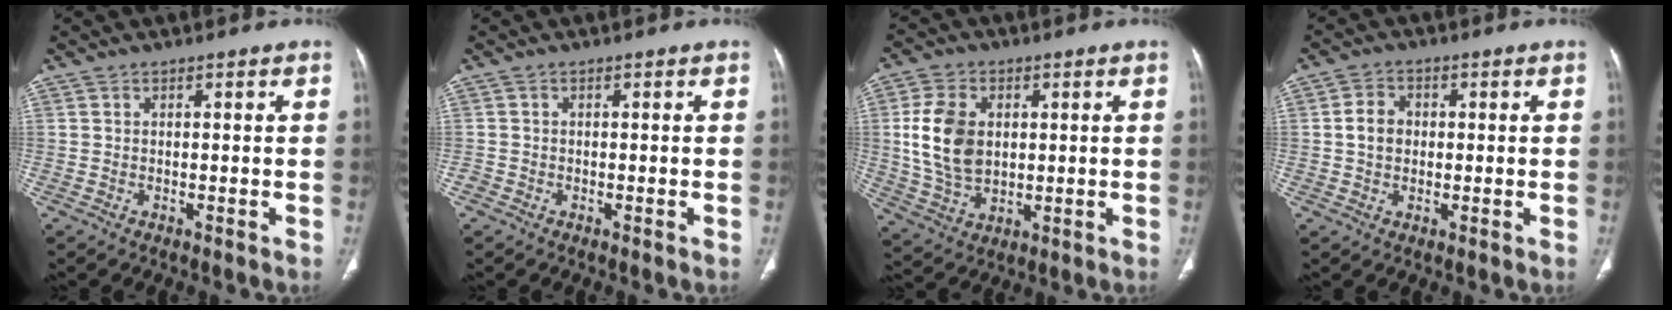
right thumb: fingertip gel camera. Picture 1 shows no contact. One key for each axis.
{"total": 0.9, "fx": -0.6, "fy": 0.6, "fz": 0.2, "tx": -0.001, "ty": 0.001, "tz": -0.017}
{"total": 12.4, "fx": 1.6, "fy": 8.4, "fz": 9.0, "tx": -0.164, "ty": -0.003, "tz": 0.038}
{"total": 4.4, "fx": 0.1, "fy": 3.5, "fz": 2.5, "tx": -0.038, "ty": 0.010, "tz": -0.002}